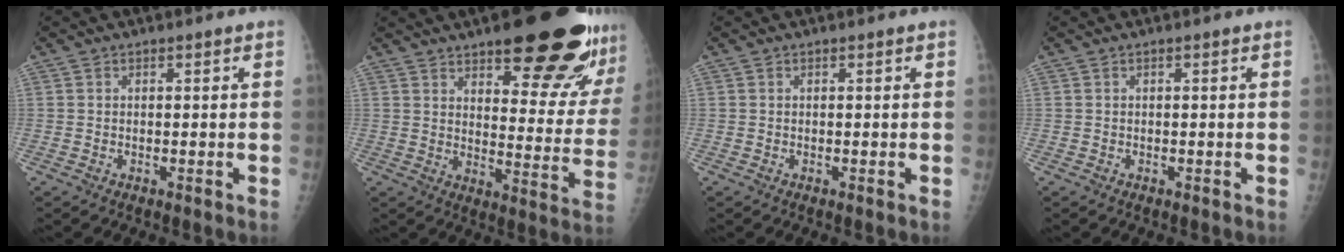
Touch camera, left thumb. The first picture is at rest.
{"total": 23.5, "force": [15.3, 7.0, 16.4], "torque": [-0.177, -0.079, 0.205]}
{"total": 0.0}
{"total": 0.0}